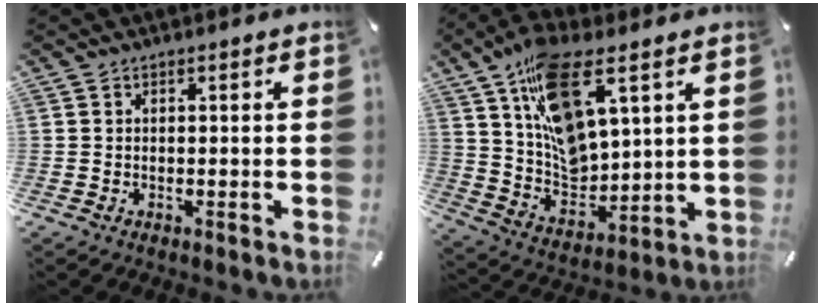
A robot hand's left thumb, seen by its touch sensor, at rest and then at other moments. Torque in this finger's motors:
{"motor_torque": [3.24, 1.77, 1.47, -1.30, 0.30]}